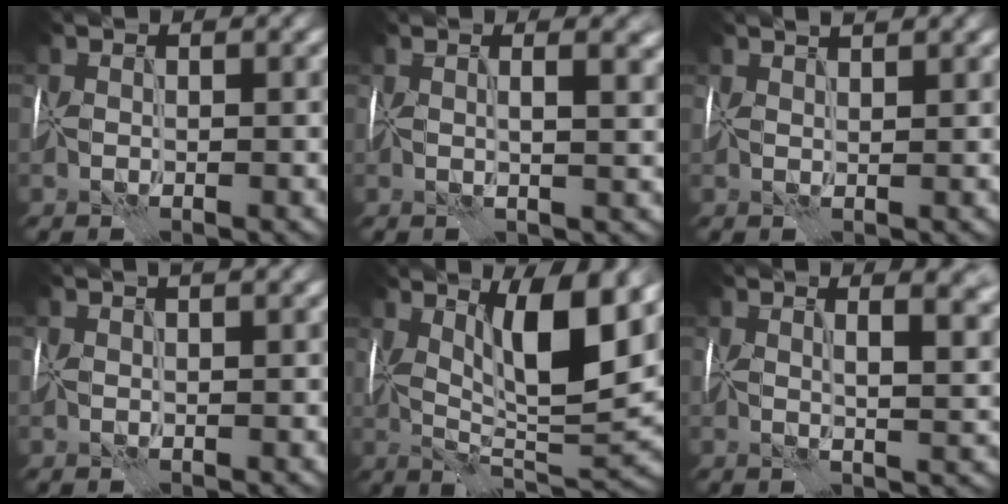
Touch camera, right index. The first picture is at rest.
{"total": 4.2, "force": [1.6, 1.3, 3.7], "torque": [-0.024, 0.015, 0.007]}
{"total": 1.7, "force": [1.4, 0.0, 0.9], "torque": [-0.012, 0.010, 0.012]}
{"total": 1.8, "force": [1.0, 0.4, 1.4], "torque": [-0.019, 0.010, 0.013]}
{"total": 10.7, "force": [3.5, 2.3, 9.8], "torque": [-0.148, -0.009, 0.055]}
{"total": 7.5, "force": [3.3, 2.7, 6.2], "torque": [-0.055, 0.017, 0.034]}